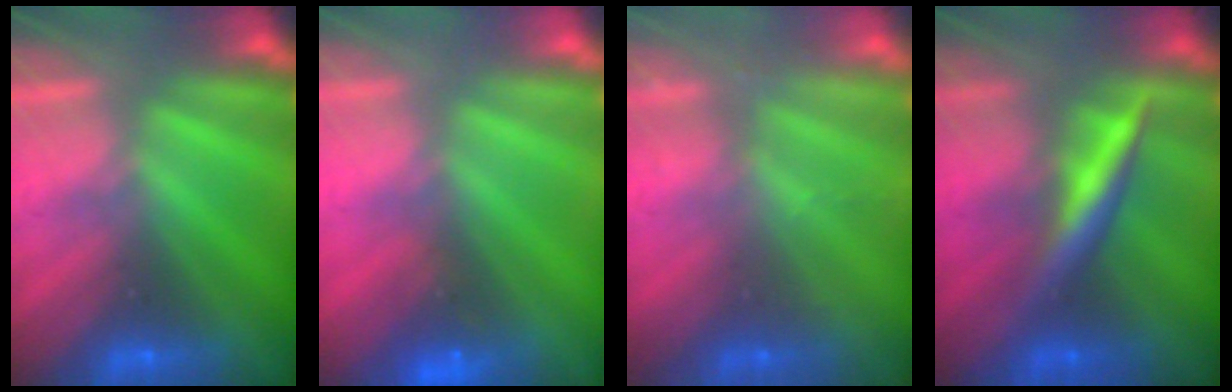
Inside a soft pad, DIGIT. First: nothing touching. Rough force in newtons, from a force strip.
{"total": 2.9}
{"total": 2.4}
{"total": 2.9}